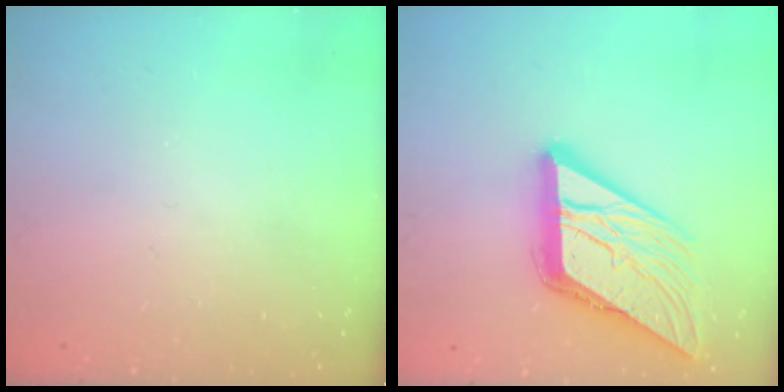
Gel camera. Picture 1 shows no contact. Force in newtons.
{"total": 17.1, "press": 17.1, "slide": 1.8}